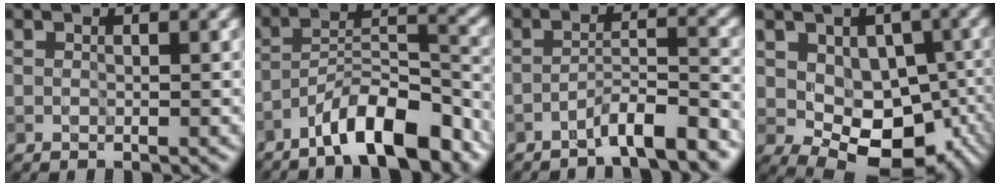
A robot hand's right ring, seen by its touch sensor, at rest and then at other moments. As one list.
[{"total": 8.1, "force": [-5.9, 2.0, 5.3], "torque": [-0.079, 0.014, -0.101]}, {"total": 4.8, "force": [-3.8, 0.7, 3.0], "torque": [-0.044, 0.011, -0.069]}, {"total": 9.9, "force": [-1.9, 6.7, 7.0], "torque": [-0.083, -0.009, -0.022]}]